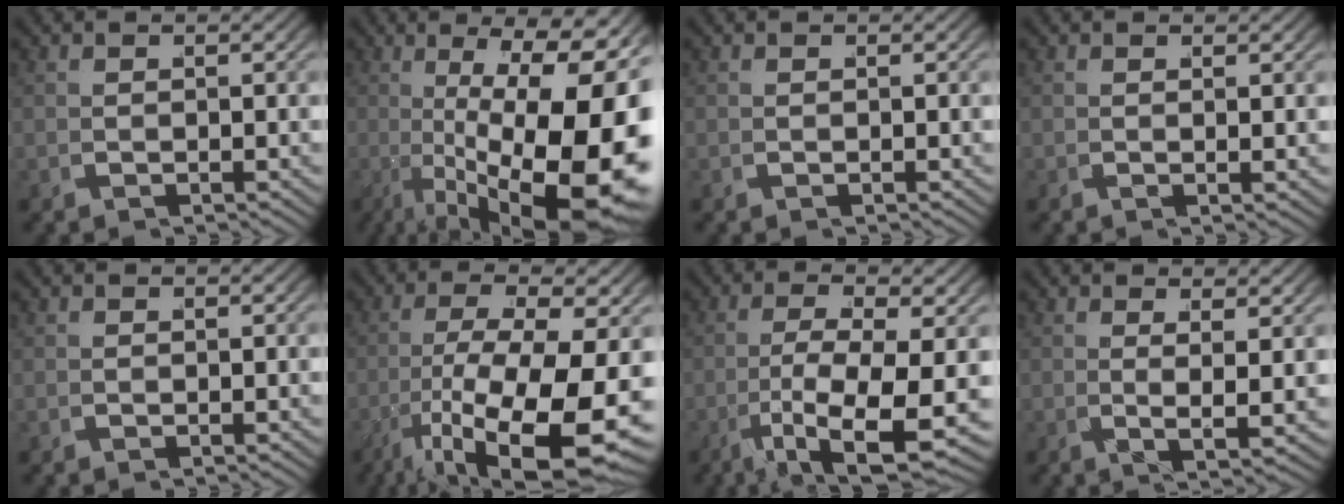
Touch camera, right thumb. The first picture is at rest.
{"total": 20.3, "force": [-1.9, 10.4, 17.4], "torque": [-0.266, -0.063, 0.012]}
{"total": 0.0}
{"total": 0.6, "force": [0.3, 0.1, 0.5], "torque": [-0.011, -0.002, 0.005]}
{"total": 0.0}
{"total": 15.0, "force": [-4.2, 7.8, 12.1], "torque": [-0.234, -0.071, -0.024]}
{"total": 10.4, "force": [-2.3, 4.5, 9.1], "torque": [-0.186, -0.046, -0.013]}
{"total": 3.2, "force": [1.0, 0.5, 3.0], "torque": [-0.054, -0.007, 0.018]}